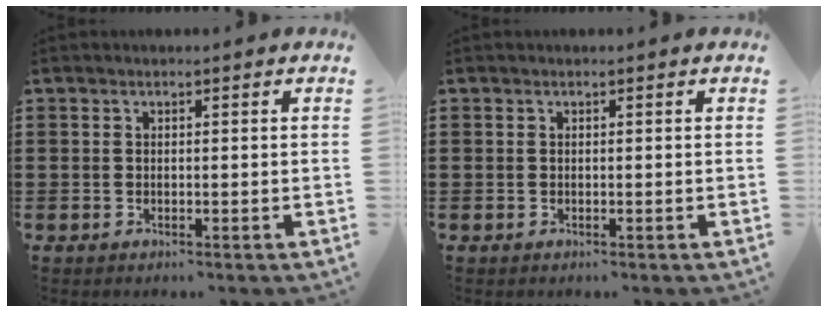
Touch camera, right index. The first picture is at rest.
{"total": 0.0}